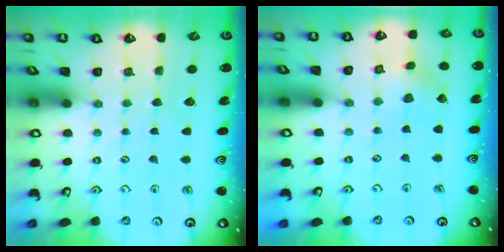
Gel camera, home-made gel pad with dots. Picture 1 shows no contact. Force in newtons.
{"total": 2.4, "press": 2.4, "slide": 0.2}